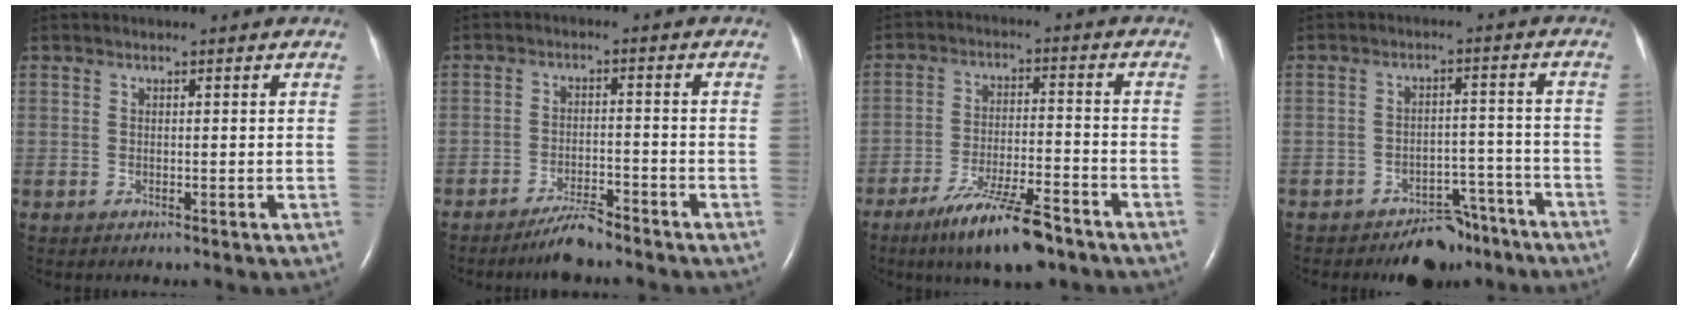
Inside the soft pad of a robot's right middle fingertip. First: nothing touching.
{"total": 4.5, "force": [-4.0, 0.5, 1.9], "torque": [-0.040, -0.009, -0.073]}
{"total": 11.1, "force": [-8.0, 1.2, 7.7], "torque": [-0.142, -0.023, -0.138]}
{"total": 7.4, "force": [-6.3, 3.5, 1.9], "torque": [-0.013, 0.025, -0.094]}